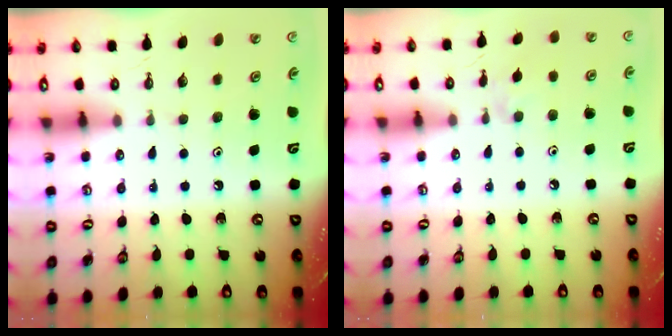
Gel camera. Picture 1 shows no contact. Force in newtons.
{"total": 2.1, "press": 2.0, "slide": 0.4}